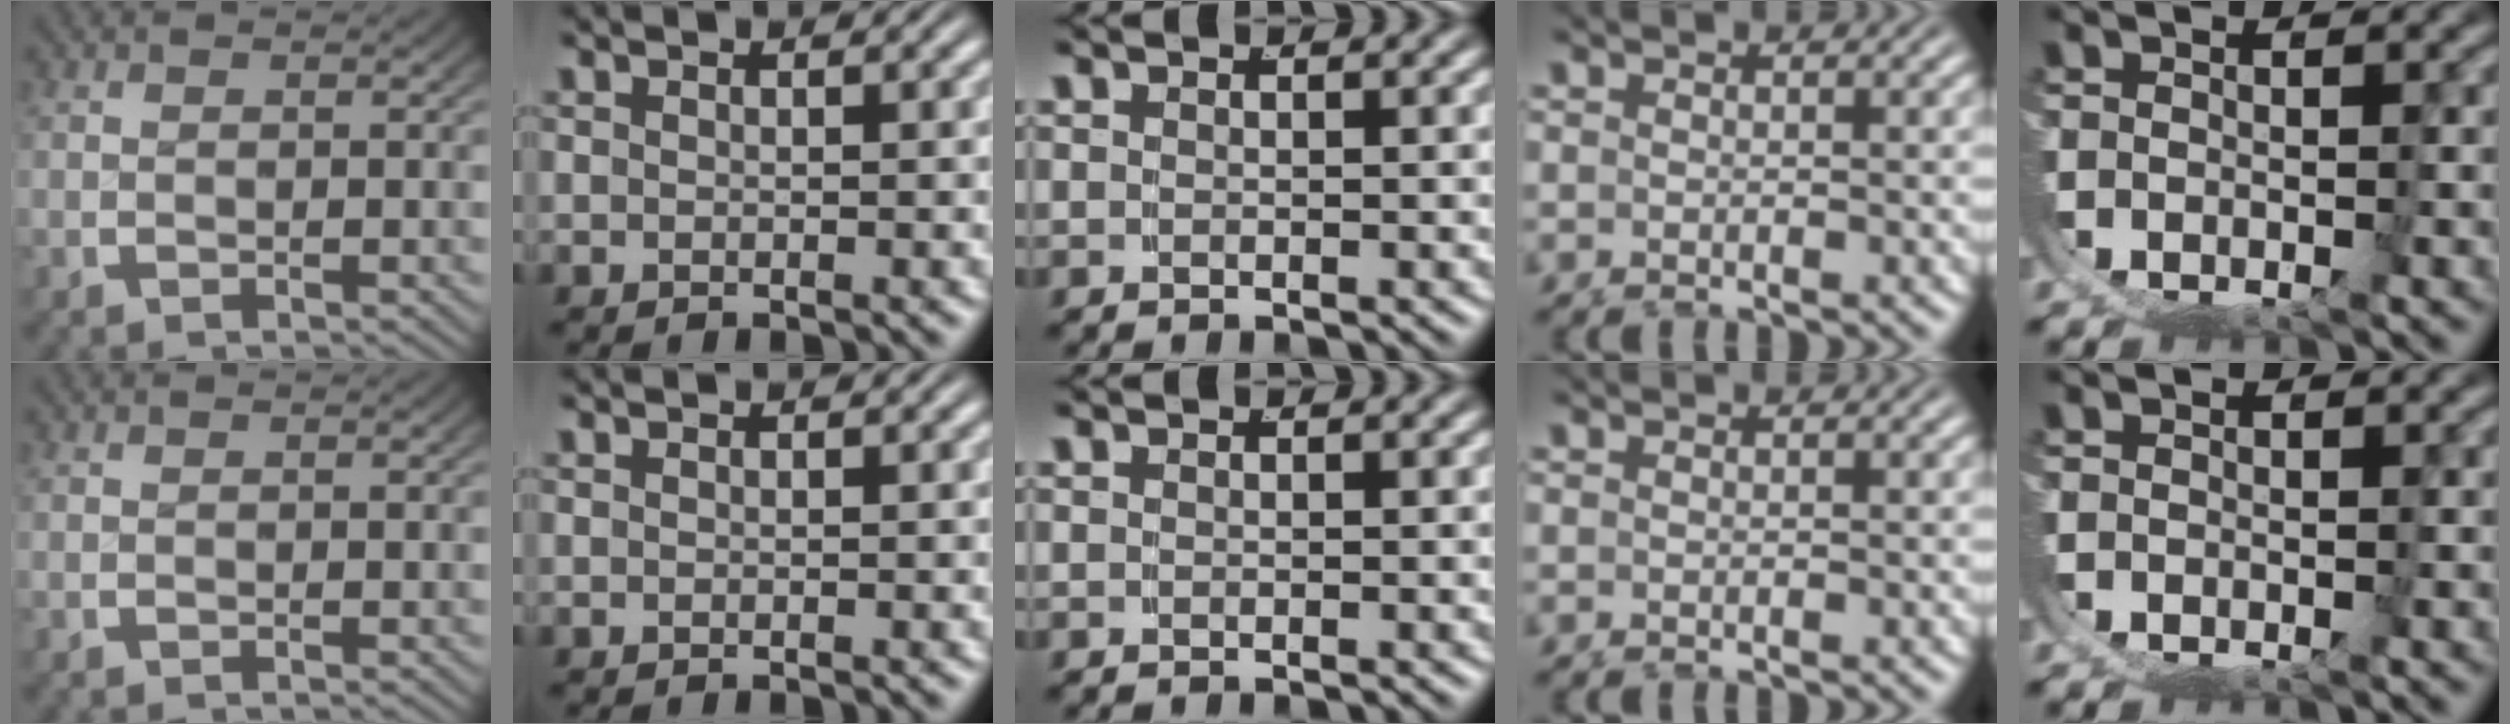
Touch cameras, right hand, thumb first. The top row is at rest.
{}